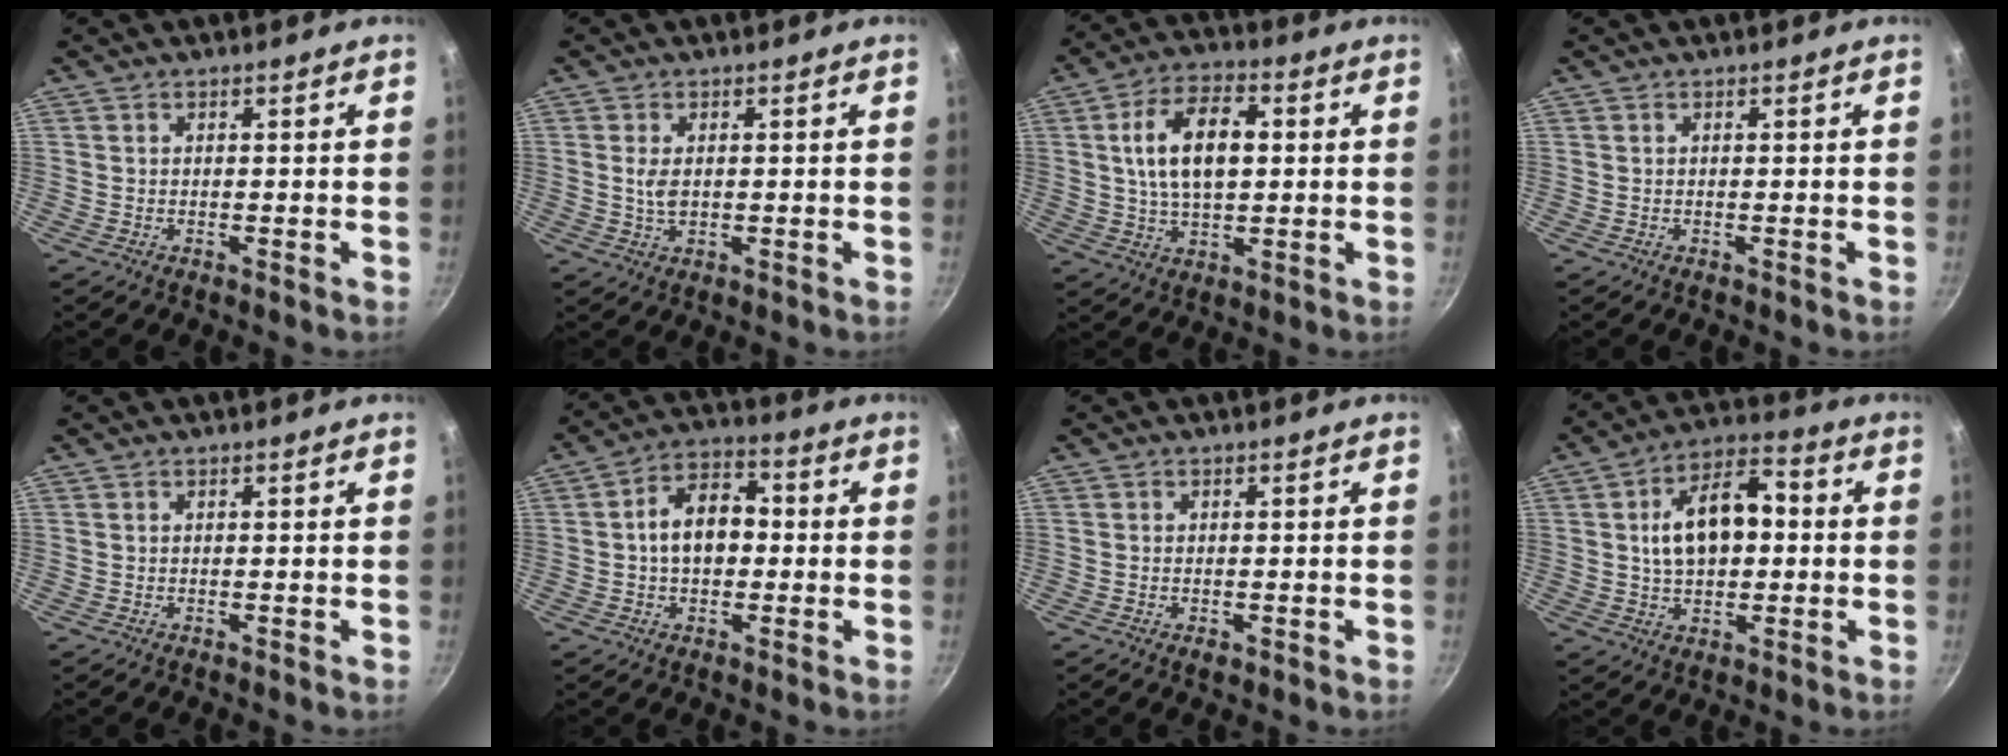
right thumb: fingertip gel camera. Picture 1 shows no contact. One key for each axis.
{"total": 3.1, "fx": 0.3, "fy": 1.7, "fz": 2.5, "tx": -0.051, "ty": -0.005, "tz": 0.009}
{"total": 13.1, "fx": 2.0, "fy": 7.1, "fz": 10.7, "tx": -0.178, "ty": 0.010, "tz": 0.034}
{"total": 0.0}
{"total": 0.0}
{"total": 10.0, "fx": 0.2, "fy": 6.7, "fz": 7.5, "tx": -0.106, "ty": 0.028, "tz": -0.008}
{"total": 1.2, "fx": -0.5, "fy": 0.7, "fz": 0.8, "tx": -0.015, "ty": 0.003, "tz": -0.003}
{"total": 13.8, "fx": 1.5, "fy": 8.0, "fz": 11.2, "tx": -0.169, "ty": 0.022, "tz": 0.019}